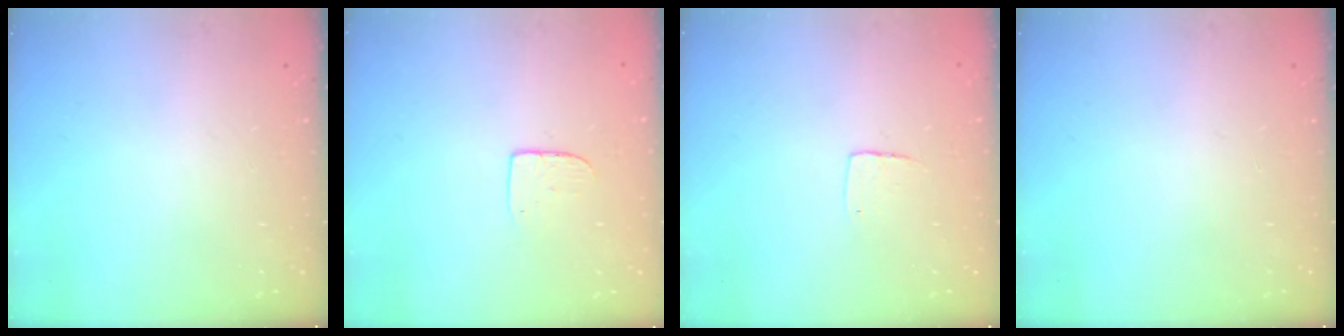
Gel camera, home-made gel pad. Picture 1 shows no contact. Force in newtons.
{"total": 5.0, "press": 5.0, "slide": 0.4}
{"total": 3.9, "press": 3.8, "slide": 0.3}
{"total": 0.0}